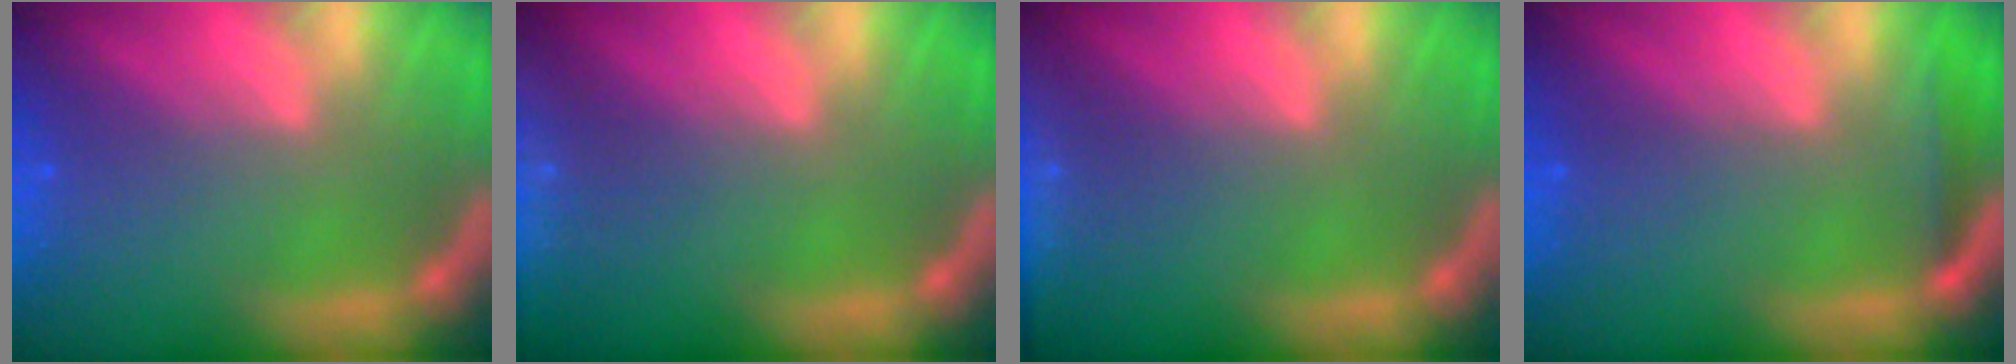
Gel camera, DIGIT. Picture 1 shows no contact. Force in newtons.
{"total": 8.5}
{"total": 6.0}
{"total": 1.4}